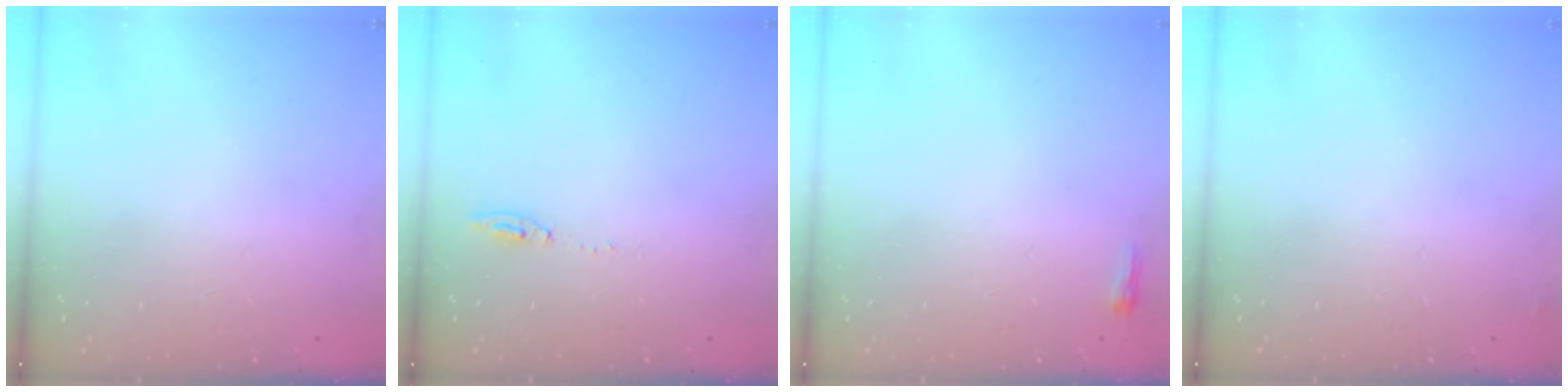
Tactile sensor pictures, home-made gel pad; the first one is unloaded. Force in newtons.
{"total": 5.2, "press": 5.2, "slide": 0.5}
{"total": 2.3, "press": 2.2, "slide": 0.7}
{"total": 2.3, "press": 2.2, "slide": 0.8}